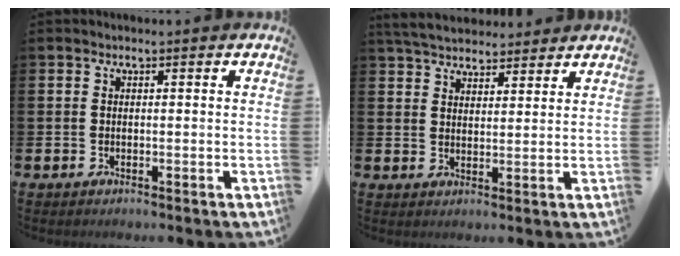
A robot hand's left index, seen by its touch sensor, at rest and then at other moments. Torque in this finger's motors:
{"motor_torque": [1.07, -1.07, 0.19, 0.17]}